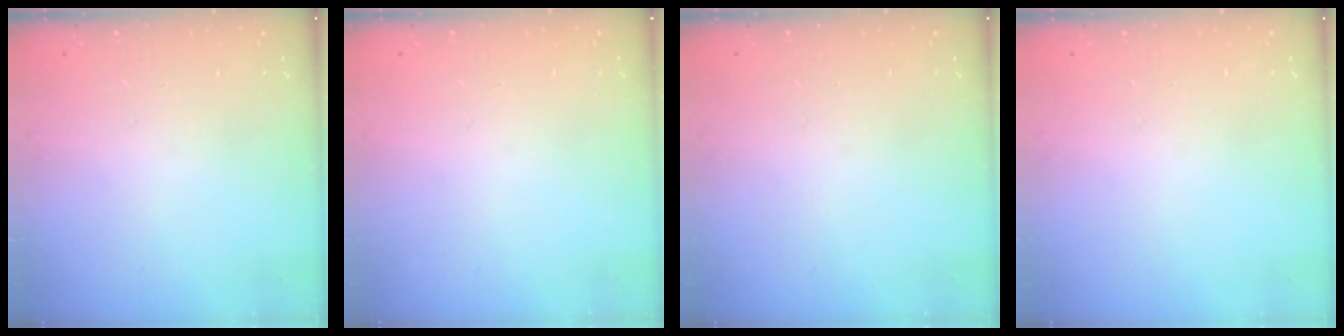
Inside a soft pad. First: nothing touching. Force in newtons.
{"total": 0.0}
{"total": 0.0}
{"total": 0.0}